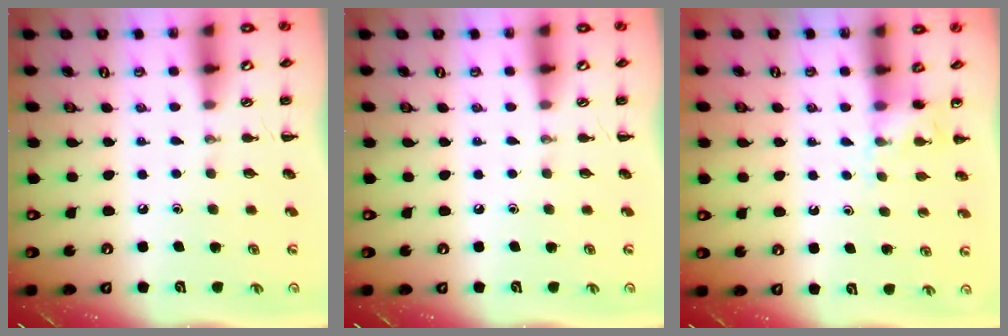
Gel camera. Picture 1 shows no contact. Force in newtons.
{"total": 0.0}
{"total": 5.8, "press": 5.6, "slide": 1.4}